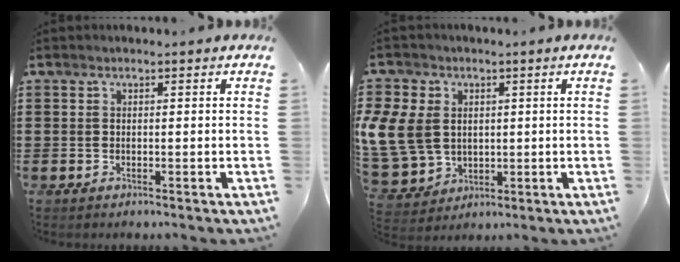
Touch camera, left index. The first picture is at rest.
{"total": 9.0, "force": [1.4, 7.6, 4.6], "torque": [-0.145, 0.017, 0.025]}